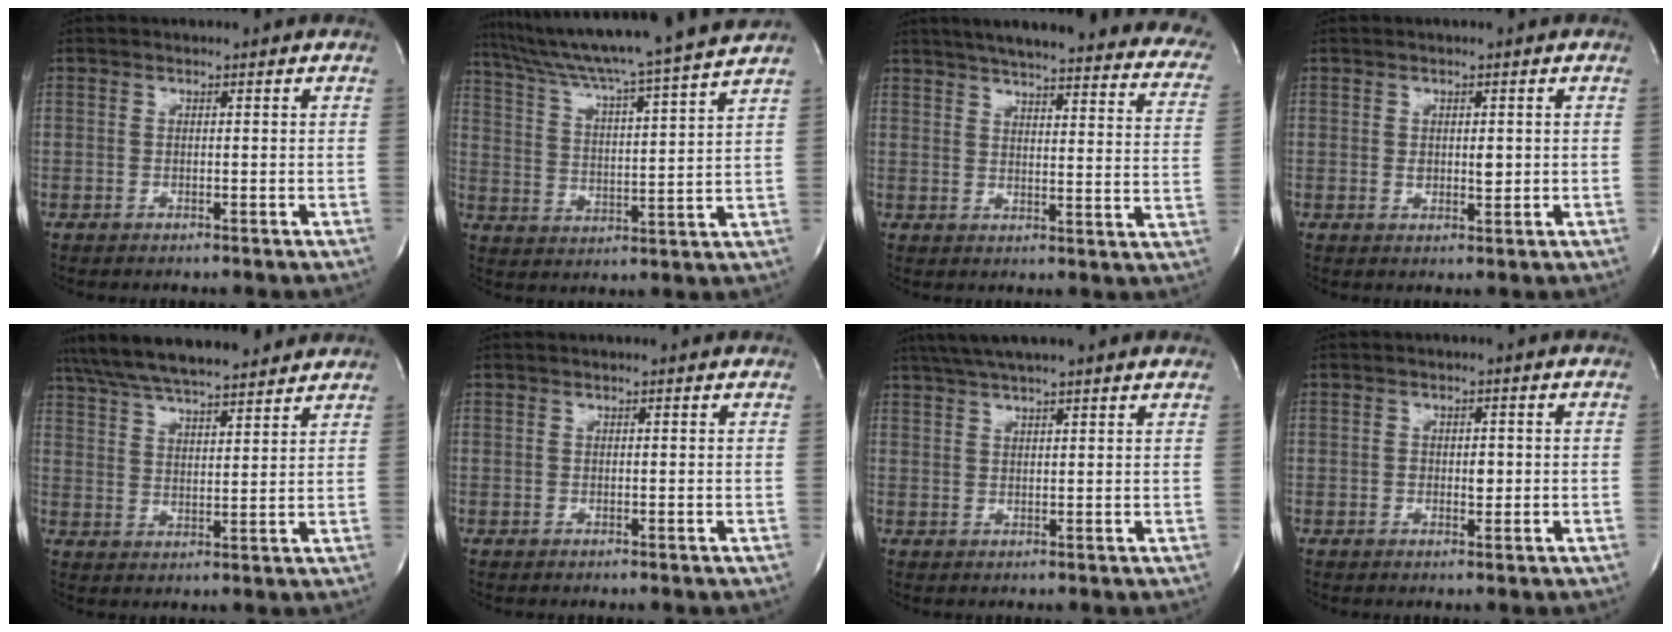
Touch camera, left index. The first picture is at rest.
{"total": 20.1, "force": [18.0, -2.5, 8.5], "torque": [-0.150, -0.038, 0.265]}
{"total": 28.6, "force": [24.1, 4.5, 14.8], "torque": [-0.182, -0.034, 0.274]}
{"total": 2.3, "force": [0.2, 1.2, 1.9], "torque": [-0.029, -0.005, 0.007]}
{"total": 18.2, "force": [16.1, 2.8, 8.1], "torque": [-0.144, 0.040, 0.249]}
{"total": 2.2, "force": [2.1, 0.2, 0.7], "torque": [-0.014, 0.014, 0.020]}
{"total": 10.4, "force": [8.7, 0.5, 5.7], "torque": [-0.097, 0.042, 0.121]}
{"total": 1.9, "force": [-0.1, 1.2, 1.5], "torque": [-0.025, 0.000, 0.001]}